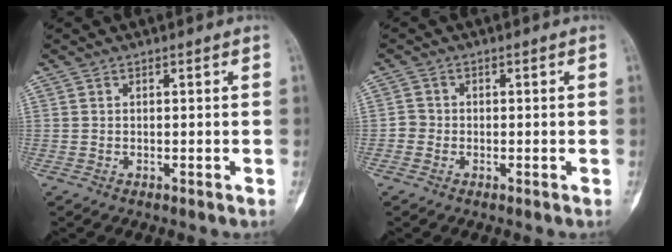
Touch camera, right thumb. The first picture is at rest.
{"total": 1.7, "force": [-0.6, 1.5, 0.3], "torque": [0.001, 0.007, -0.019]}